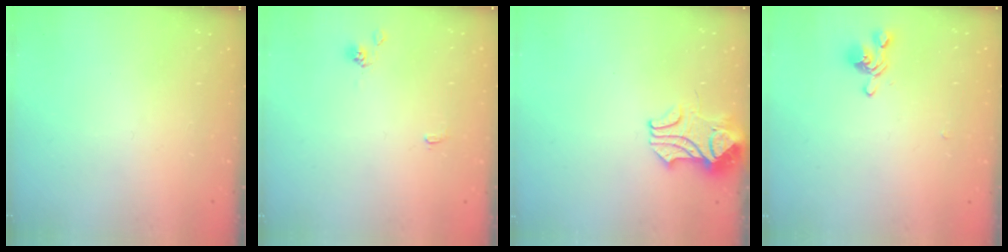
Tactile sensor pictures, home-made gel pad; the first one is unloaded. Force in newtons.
{"total": 1.1, "press": 1.1, "slide": 0.4}
{"total": 2.4, "press": 2.2, "slide": 1.0}
{"total": 1.3, "press": 0.9, "slide": 1.0}